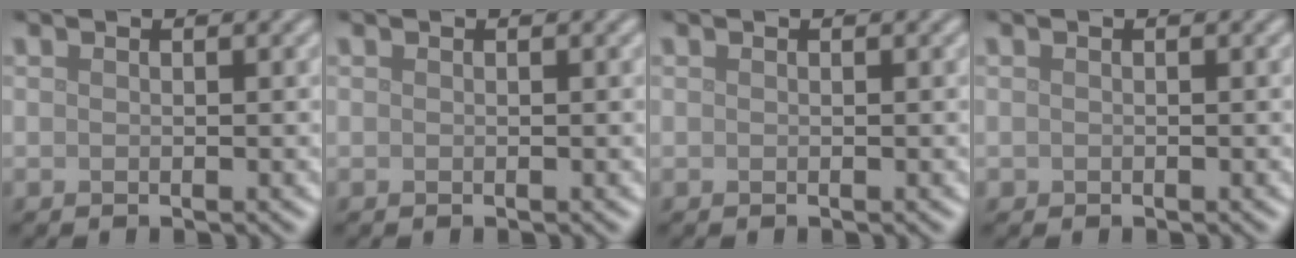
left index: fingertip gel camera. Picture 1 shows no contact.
{"total": 0.0}
{"total": 0.0}
{"total": 0.0}